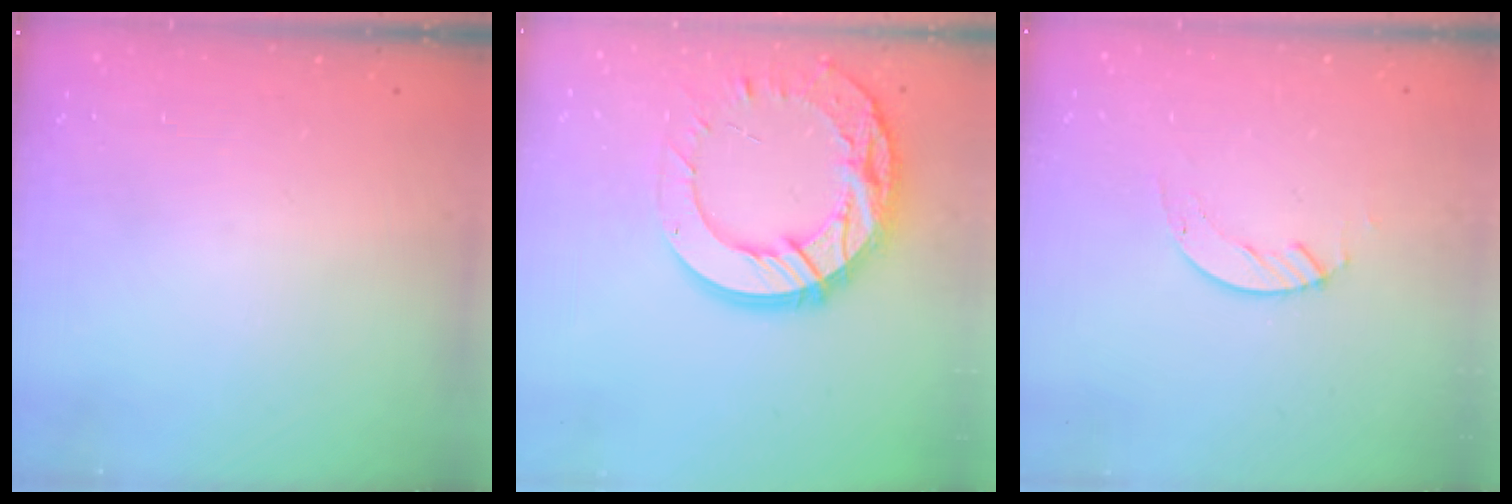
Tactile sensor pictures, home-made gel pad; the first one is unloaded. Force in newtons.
{"total": 20.2, "press": 20.2, "slide": 1.8}
{"total": 2.7, "press": 2.7, "slide": 0.2}